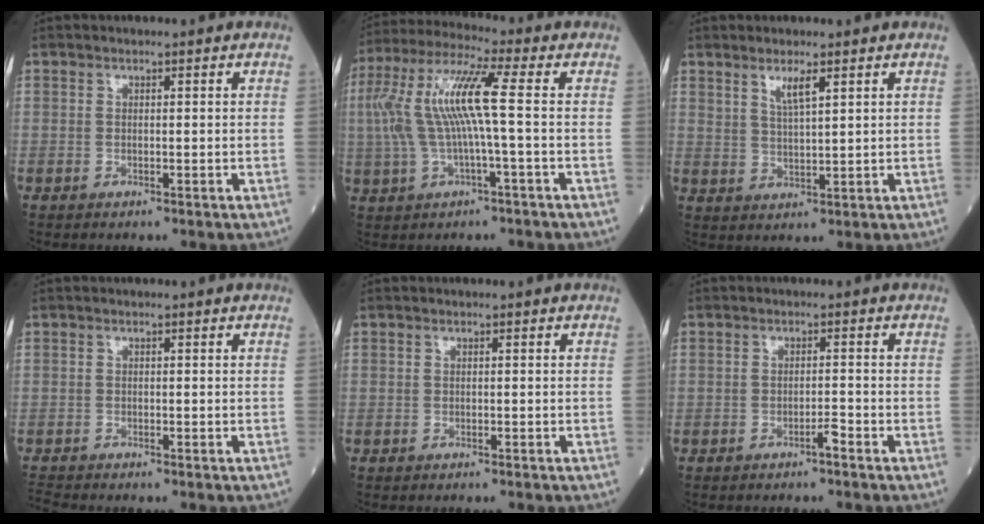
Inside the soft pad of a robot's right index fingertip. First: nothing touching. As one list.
[{"total": 11.0, "force": [0.3, 0.8, 11.0], "torque": [-0.237, 0.031, 0.002]}, {"total": 3.4, "force": [2.1, 0.3, 2.6], "torque": [-0.054, -0.001, 0.045]}, {"total": 2.1, "force": [-2.0, -0.6, -0.1], "torque": [-0.007, -0.014, -0.037]}, {"total": 0.9, "force": [-0.7, 0.0, 0.5], "torque": [-0.008, 0.001, -0.007]}, {"total": 1.3, "force": [-1.1, -0.2, 0.8], "torque": [-0.014, 0.002, -0.017]}]